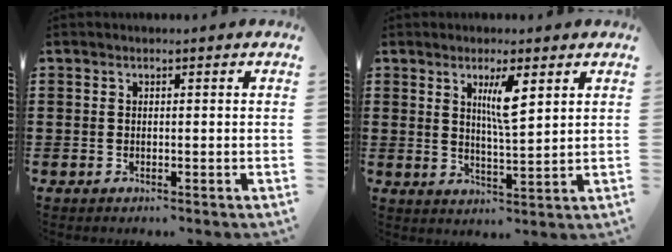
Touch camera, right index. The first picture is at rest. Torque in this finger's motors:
{"motor_torque": [0.53, 0.29, 0.38, 0.10]}